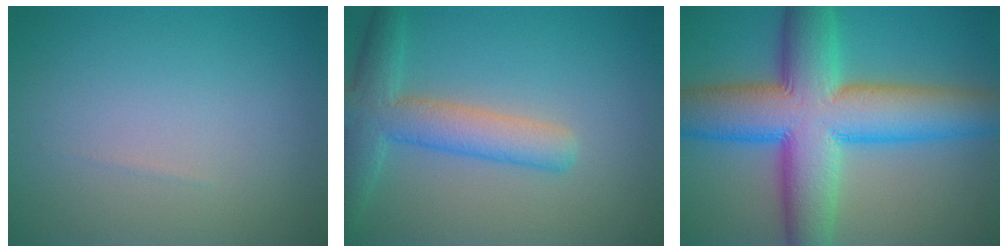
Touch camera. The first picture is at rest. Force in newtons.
{"total": 5.1, "press": 5.1, "slide": 0.2}
{"total": 13.3, "press": 13.3, "slide": 0.6}